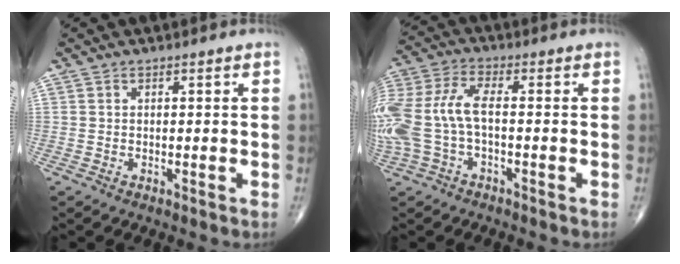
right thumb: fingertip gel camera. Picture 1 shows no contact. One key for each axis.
{"total": 13.4, "fx": -1.8, "fy": 6.5, "fz": 11.6, "tx": -0.285, "ty": 0.028, "tz": -0.033}